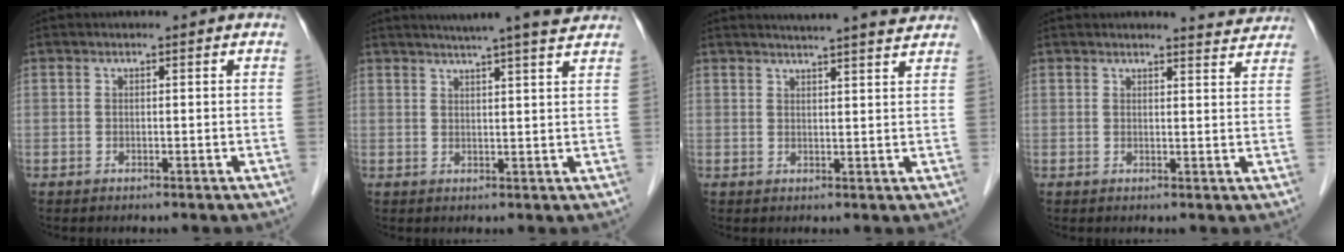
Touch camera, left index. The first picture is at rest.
{"total": 10.2, "force": [9.0, -0.2, 4.8], "torque": [-0.072, 0.012, 0.107]}
{"total": 9.7, "force": [9.0, 0.2, 3.6], "torque": [-0.052, 0.008, 0.106]}
{"total": 3.9, "force": [3.9, 0.2, 0.1], "torque": [-0.007, -0.013, 0.033]}